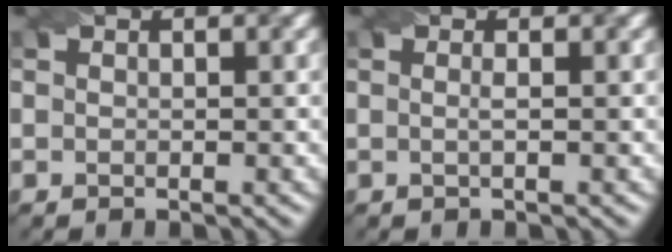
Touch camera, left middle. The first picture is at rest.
{"total": 0.9, "force": [-0.1, 0.2, 0.9], "torque": [-0.015, -0.001, -0.005]}